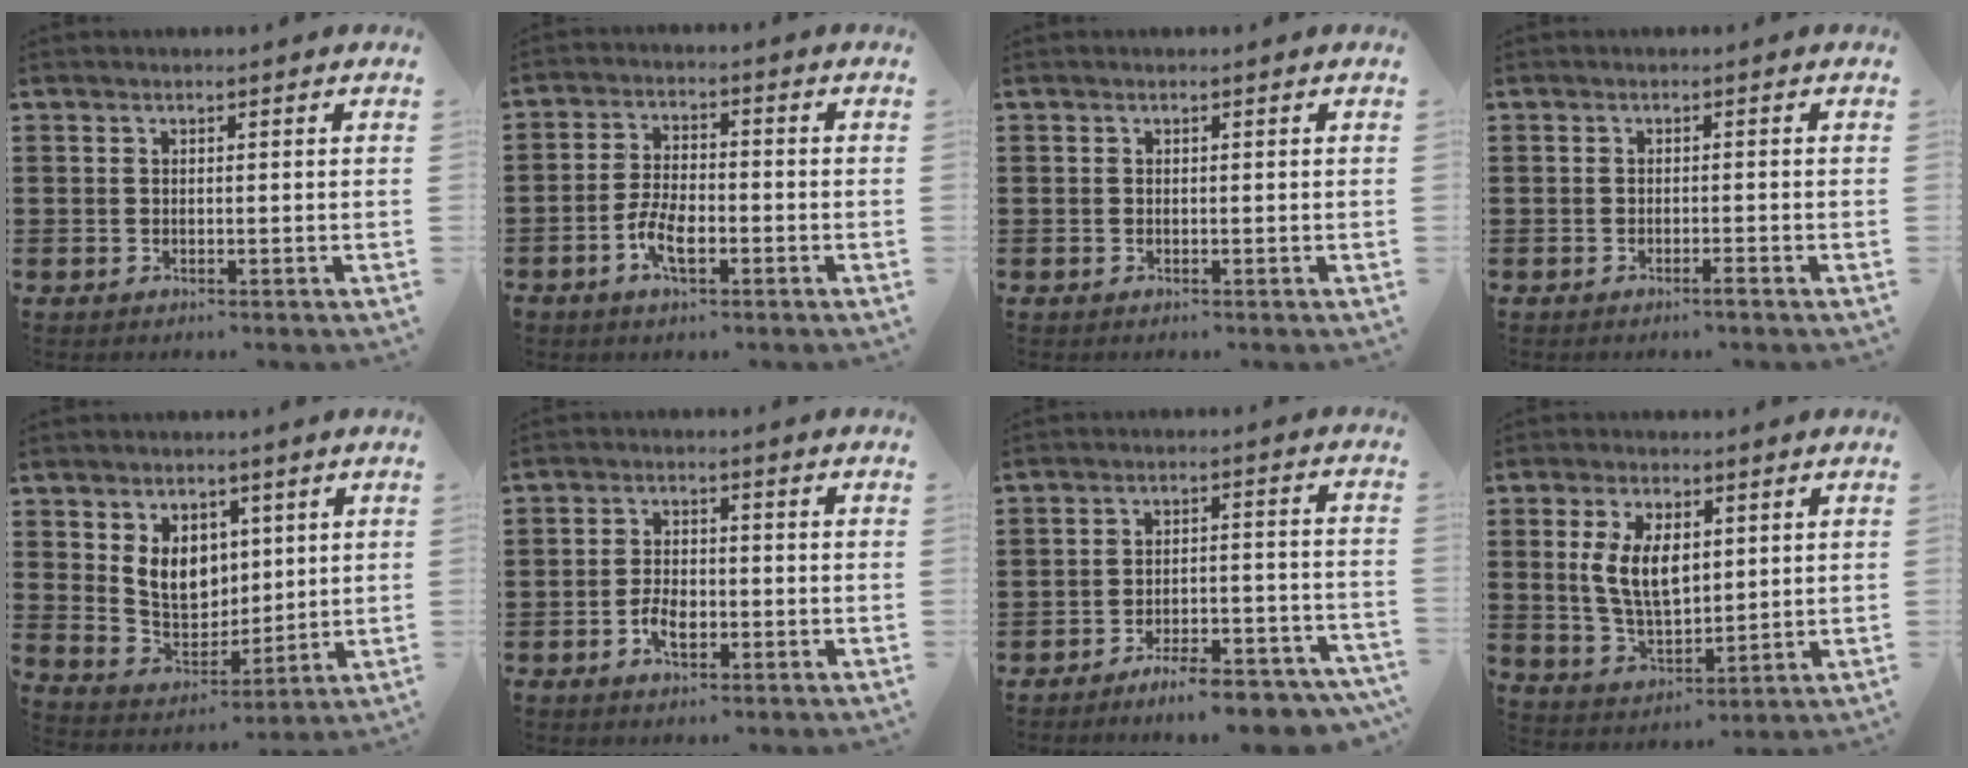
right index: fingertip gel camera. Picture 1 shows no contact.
{"total": 5.5, "force": [-2.3, 2.5, 4.3], "torque": [-0.097, 0.001, -0.048]}
{"total": 0.0}
{"total": 1.3, "force": [-0.9, 0.0, 0.9], "torque": [-0.016, -0.004, -0.016]}
{"total": 7.4, "force": [2.4, 5.7, 3.9], "torque": [-0.080, 0.010, 0.045]}
{"total": 3.7, "force": [-1.5, 2.1, 2.7], "torque": [-0.055, 0.003, -0.028]}
{"total": 6.6, "force": [-6.2, 0.4, 2.2], "torque": [-0.028, 0.011, -0.115]}
{"total": 8.3, "force": [1.9, 4.5, 6.7], "torque": [-0.143, 0.005, 0.029]}